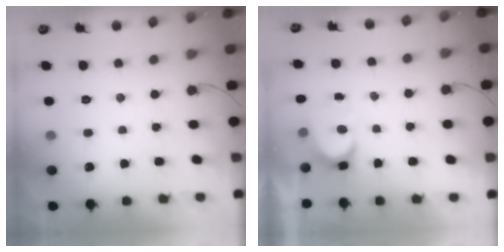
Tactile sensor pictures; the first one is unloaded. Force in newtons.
{"total": 4.5, "press": 4.5, "slide": 0.3}